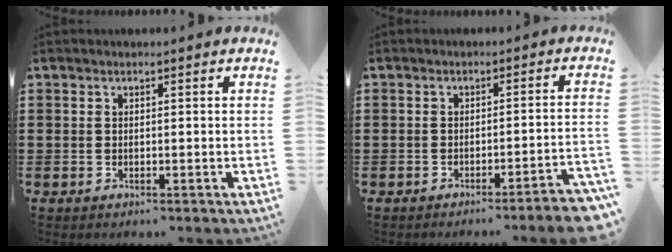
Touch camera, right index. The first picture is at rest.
{"total": 3.2, "force": [-2.6, -0.6, 1.8], "torque": [-0.030, -0.013, -0.052]}